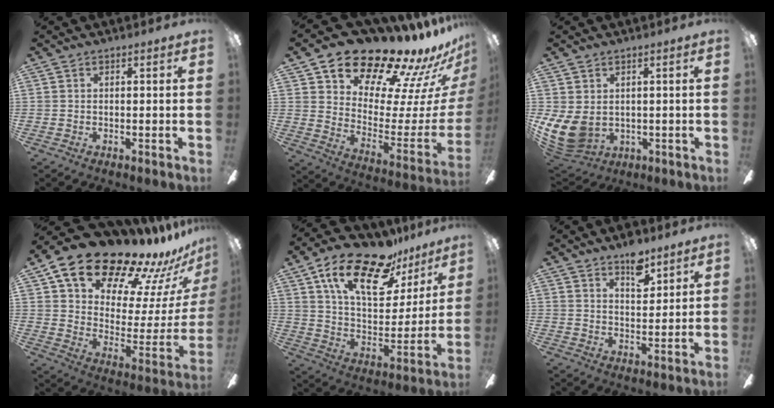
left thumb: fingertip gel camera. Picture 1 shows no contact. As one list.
[{"total": 20.0, "force": [17.1, 7.2, 7.4], "torque": [-0.110, -0.142, 0.293]}, {"total": 8.7, "force": [0.1, 6.6, 5.7], "torque": [-0.138, -0.012, 0.006]}, {"total": 22.1, "force": [17.5, 8.8, 10.3], "torque": [-0.164, -0.129, 0.305]}, {"total": 22.1, "force": [14.4, 9.4, 13.9], "torque": [-0.229, -0.080, 0.245]}, {"total": 7.3, "force": [5.4, 3.4, 3.5], "torque": [-0.035, -0.032, 0.091]}]